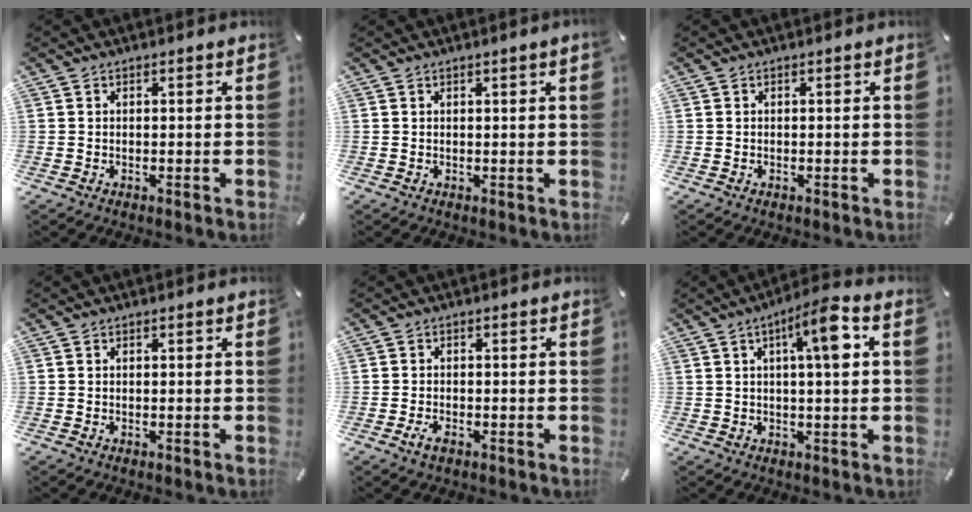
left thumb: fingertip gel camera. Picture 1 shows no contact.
{"total": 1.1, "force": [0.4, -0.1, 1.0], "torque": [-0.018, -0.002, 0.007]}
{"total": 0.0}
{"total": 0.0}
{"total": 2.3, "force": [-1.3, 1.0, 1.5], "torque": [-0.033, 0.002, -0.025]}
{"total": 9.0, "force": [2.5, 1.4, 8.5], "torque": [-0.141, 0.001, 0.031]}